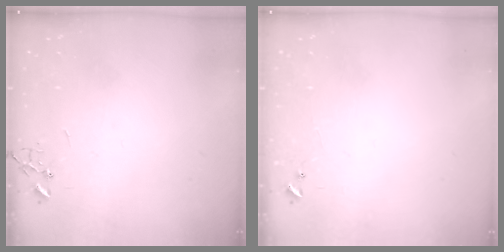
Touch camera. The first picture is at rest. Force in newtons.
{"total": 5.0, "press": 5.0, "slide": 0.6}